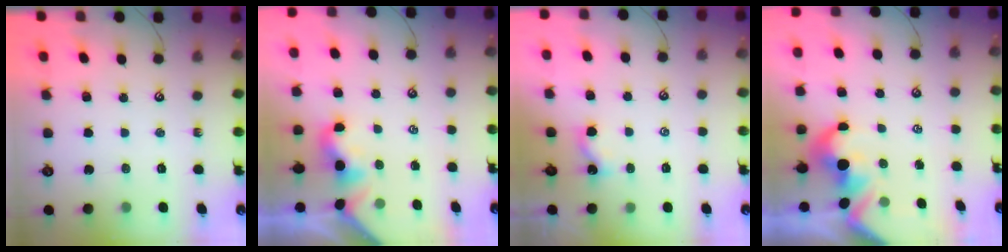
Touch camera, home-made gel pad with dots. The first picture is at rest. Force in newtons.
{"total": 1.8, "press": 1.8, "slide": 0.5}
{"total": 2.5, "press": 2.5, "slide": 0.1}
{"total": 3.2, "press": 3.0, "slide": 1.2}